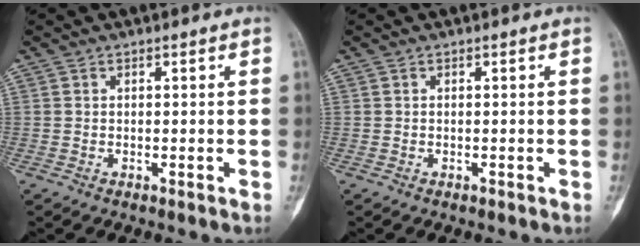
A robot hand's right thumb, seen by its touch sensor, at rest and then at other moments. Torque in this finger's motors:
{"motor_torque": [-0.37, -0.24, 0.11, 0.03, -0.01]}